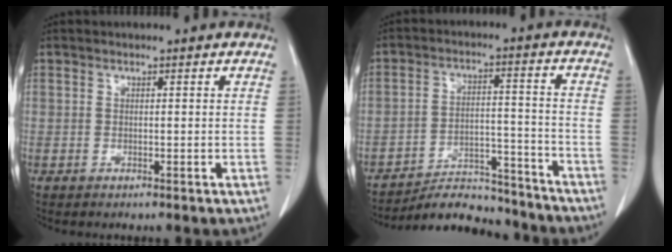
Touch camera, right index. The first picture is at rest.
{"total": 12.7, "force": [-12.3, 2.3, 1.7], "torque": [-0.016, 0.031, -0.186]}